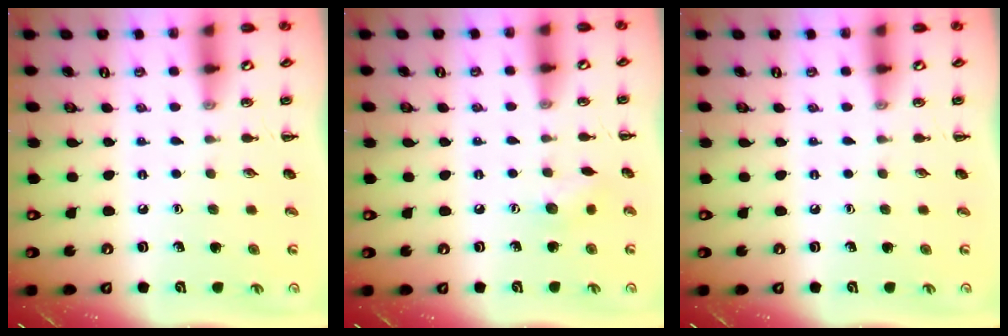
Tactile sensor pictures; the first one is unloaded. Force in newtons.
{"total": 6.5, "press": 6.4, "slide": 1.1}
{"total": 0.0}